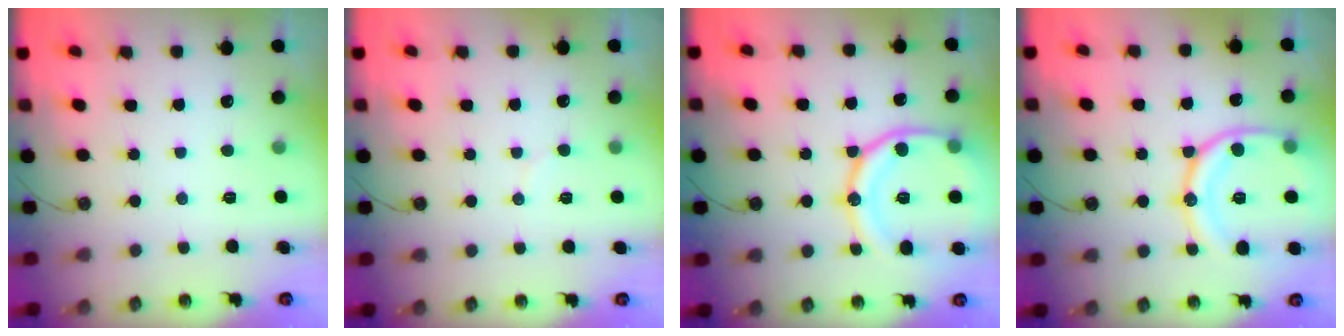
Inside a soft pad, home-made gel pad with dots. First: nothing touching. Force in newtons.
{"total": 2.7, "press": 2.7, "slide": 0.2}
{"total": 18.5, "press": 18.4, "slide": 1.9}
{"total": 16.4, "press": 16.3, "slide": 1.9}